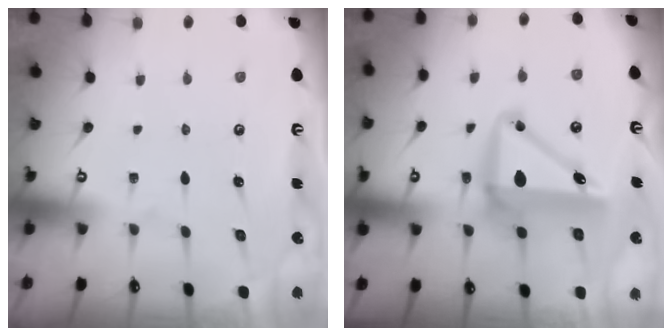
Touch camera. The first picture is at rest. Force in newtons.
{"total": 10.5, "press": 9.8, "slide": 3.8}